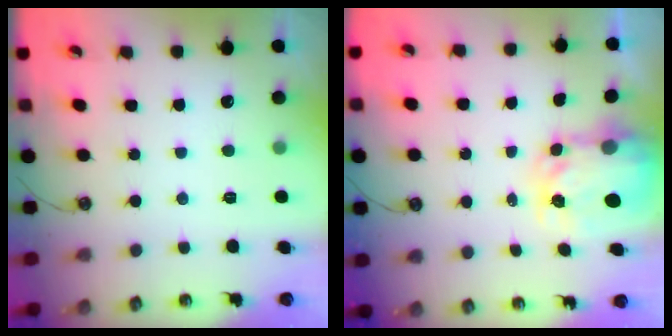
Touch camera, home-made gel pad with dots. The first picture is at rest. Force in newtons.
{"total": 5.5, "press": 5.5, "slide": 0.3}